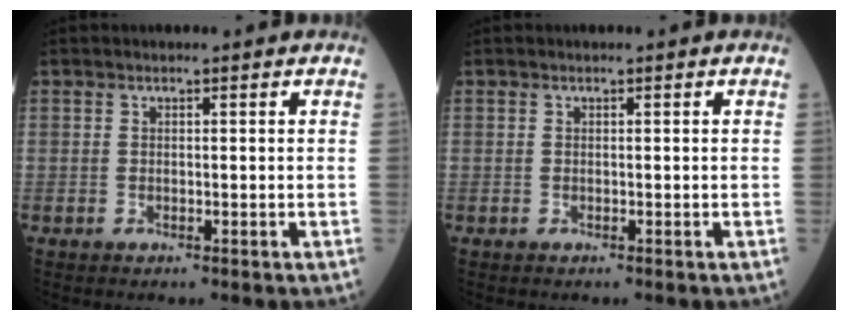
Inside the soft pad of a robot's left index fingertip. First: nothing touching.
{"total": 0.0}